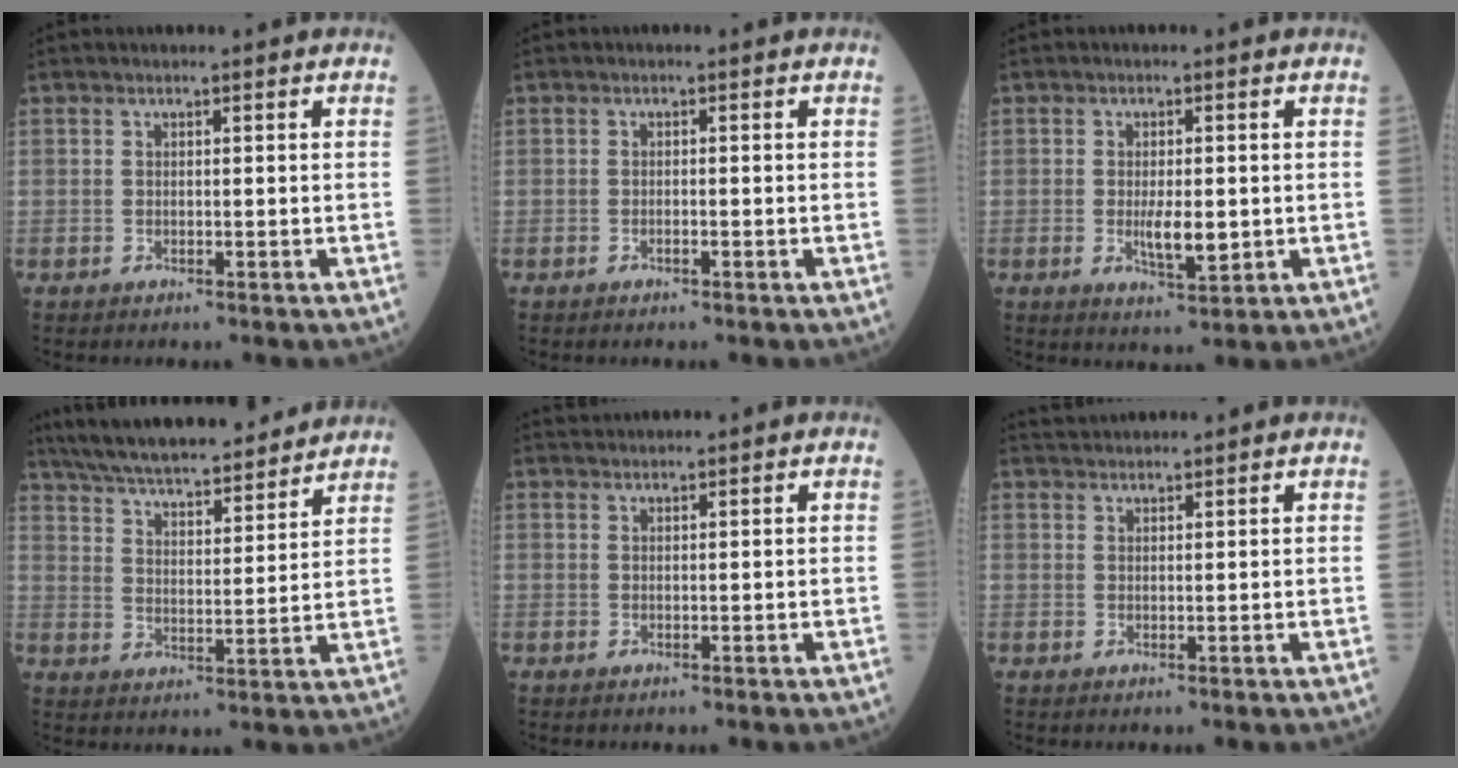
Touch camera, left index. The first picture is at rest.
{"total": 0.7, "force": [-0.5, 0.1, 0.5], "torque": [-0.012, 0.001, -0.006]}
{"total": 4.7, "force": [-0.5, 1.4, 4.4], "torque": [-0.083, -0.007, -0.003]}
{"total": 20.9, "force": [18.8, 3.4, 8.6], "torque": [-0.148, 0.026, 0.280]}
{"total": 1.2, "force": [1.2, -0.2, -0.1], "torque": [-0.003, 0.015, 0.029]}
{"total": 3.0, "force": [3.0, -0.1, 0.4], "torque": [-0.008, 0.030, 0.058]}